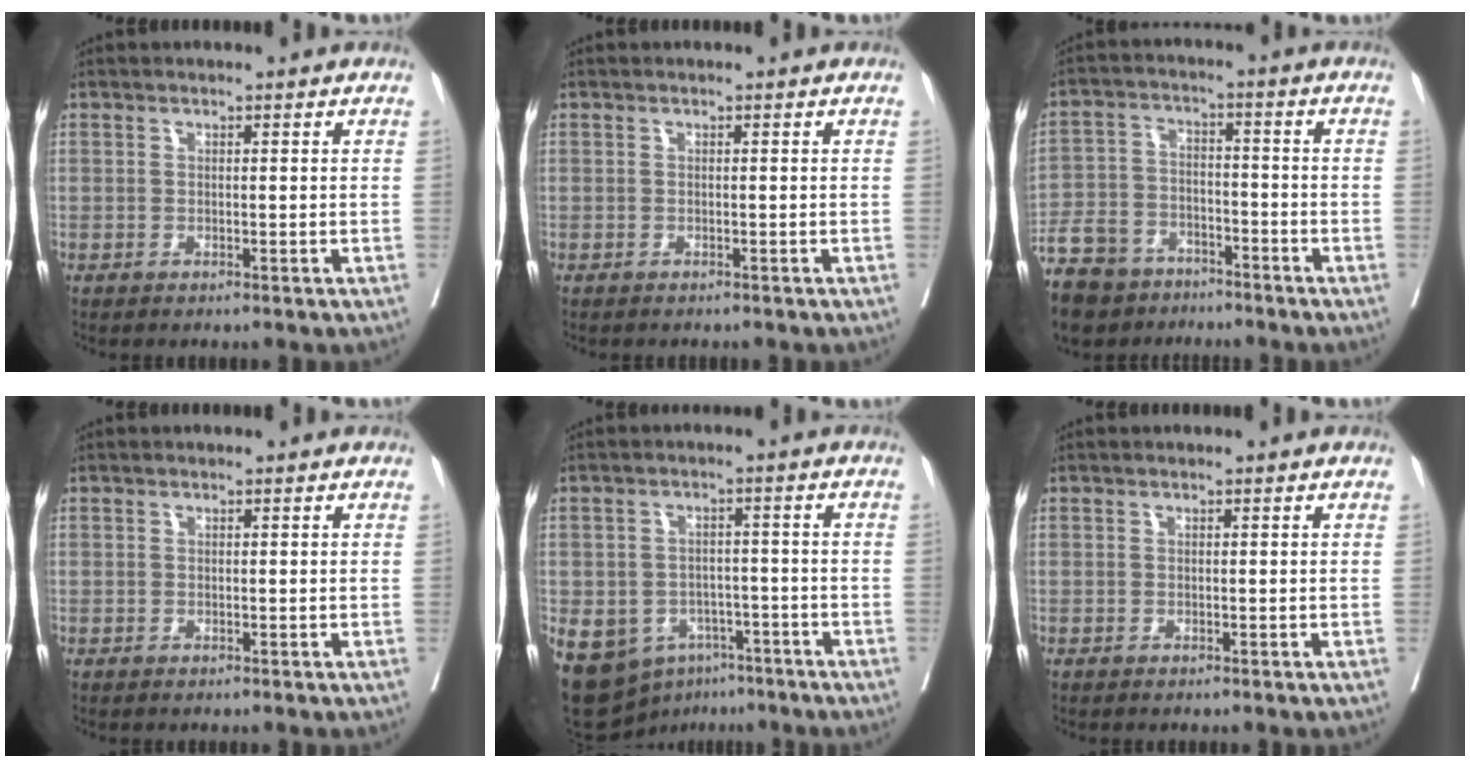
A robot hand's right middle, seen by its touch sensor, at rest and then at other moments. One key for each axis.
{"total": 0.9, "fx": -0.9, "fy": 0.2, "fz": 0.3, "tx": -0.013, "ty": -0.003, "tz": -0.014}
{"total": 13.9, "fx": -10.7, "fy": 7.2, "fz": 5.2, "tx": -0.116, "ty": 0.003, "tz": -0.178}
{"total": 0.0}
{"total": 16.1, "fx": -8.0, "fy": 12.2, "fz": 7.0, "tx": -0.170, "ty": 0.006, "tz": -0.105}
{"total": 0.0}